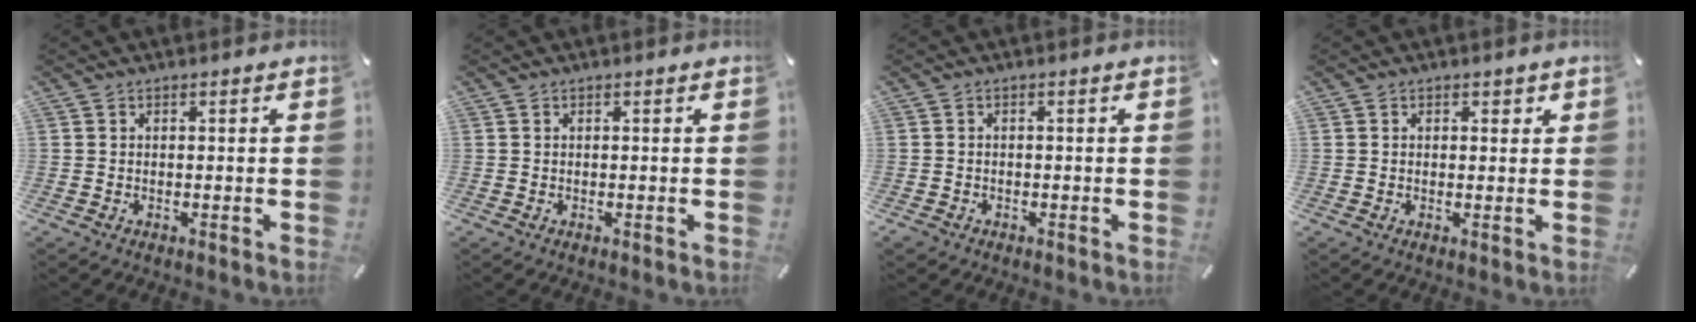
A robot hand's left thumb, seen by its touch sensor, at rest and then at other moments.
{"total": 0.0}
{"total": 1.1, "force": [-0.6, 0.8, 0.4], "torque": [-0.007, 0.003, -0.014]}
{"total": 1.2, "force": [0.4, 1.0, 0.5], "torque": [0.005, -0.001, 0.003]}